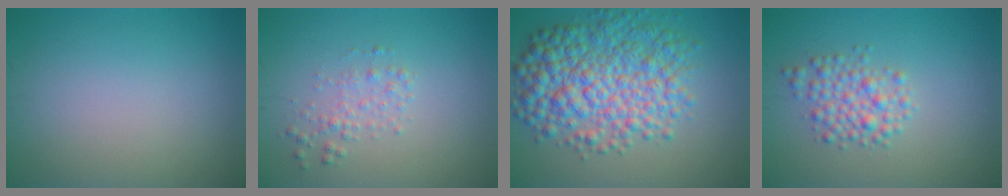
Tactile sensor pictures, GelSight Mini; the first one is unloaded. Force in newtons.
{"total": 1.6, "press": 1.6, "slide": 0.0}
{"total": 8.8, "press": 8.8, "slide": 0.1}
{"total": 3.0, "press": 3.0, "slide": 0.1}